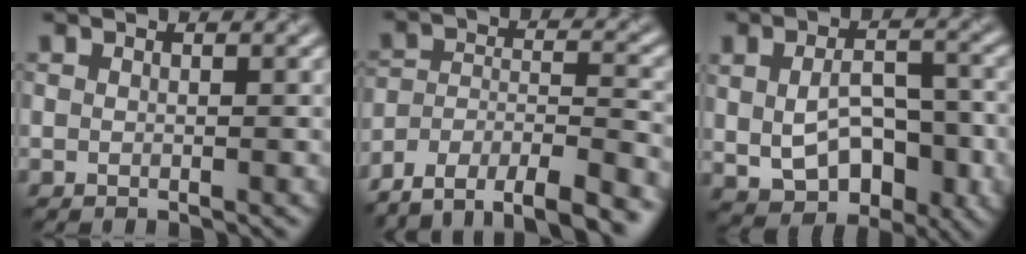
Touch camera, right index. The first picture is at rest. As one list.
[{"total": 10.5, "force": [-8.8, 3.9, 4.3], "torque": [-0.067, 0.000, -0.133]}, {"total": 6.6, "force": [-1.0, 4.3, 4.9], "torque": [-0.088, -0.017, 0.000]}]